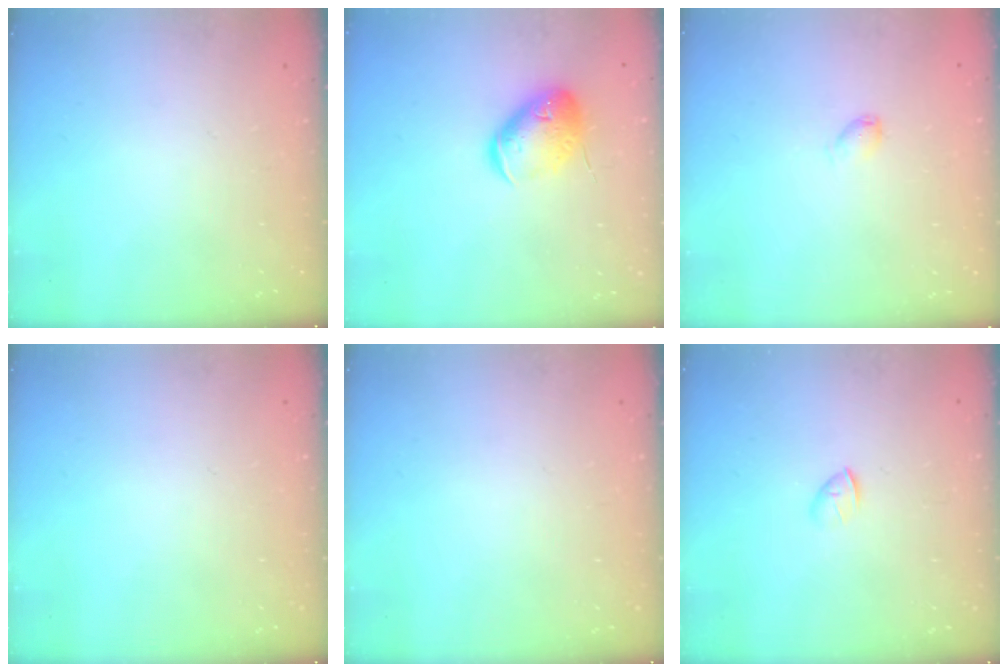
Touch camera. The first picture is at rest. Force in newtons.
{"total": 13.4, "press": 13.2, "slide": 2.0}
{"total": 2.9, "press": 2.9, "slide": 0.4}
{"total": 0.0}
{"total": 0.0}
{"total": 1.7, "press": 1.6, "slide": 0.6}